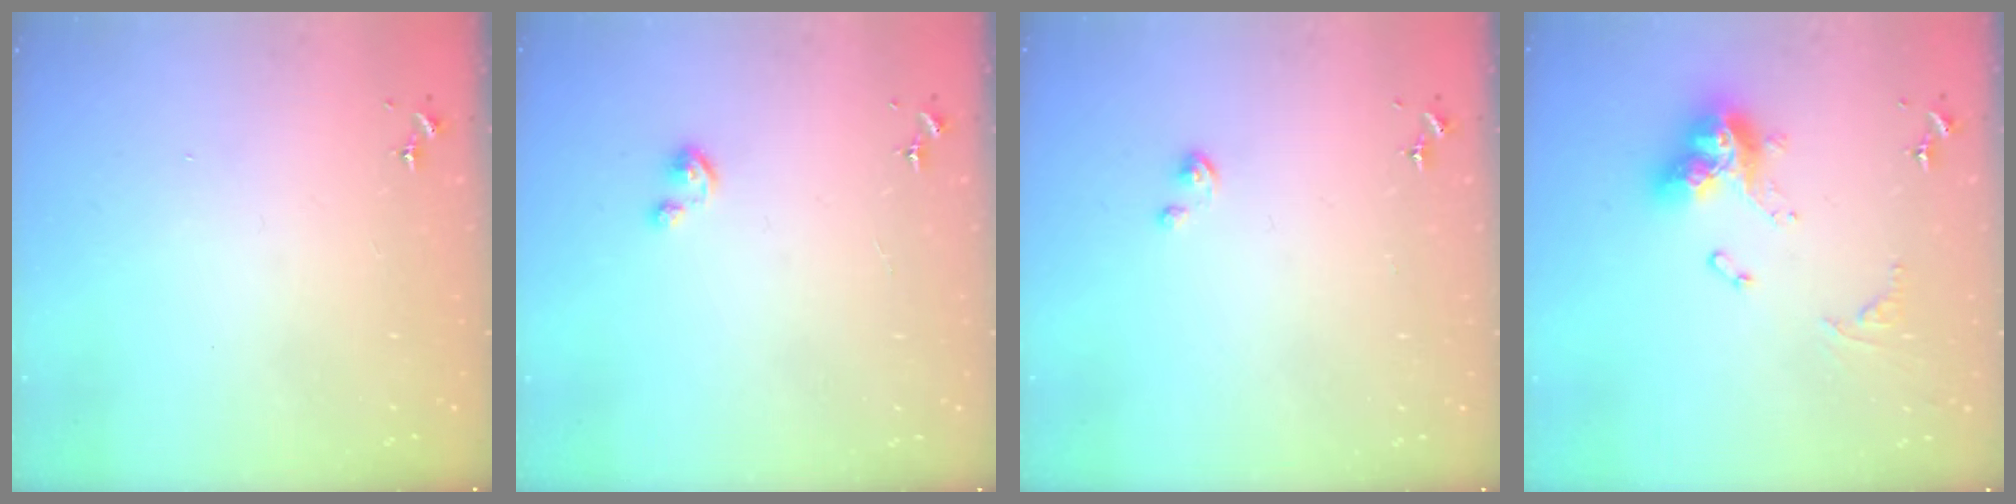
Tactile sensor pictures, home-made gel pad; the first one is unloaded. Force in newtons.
{"total": 1.8, "press": 1.8, "slide": 0.2}
{"total": 1.1, "press": 1.1, "slide": 0.2}
{"total": 14.6, "press": 14.6, "slide": 1.1}